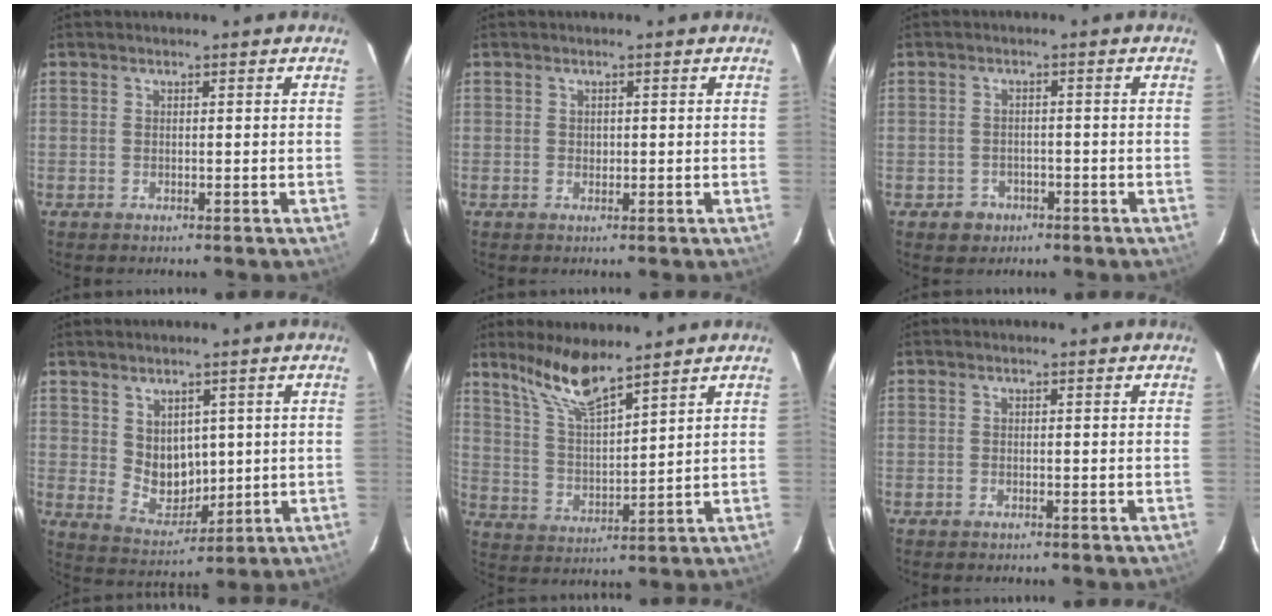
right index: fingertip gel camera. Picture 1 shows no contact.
{"total": 0.9, "force": [0.1, 0.9, 0.0], "torque": [0.003, 0.000, 0.004]}
{"total": 3.7, "force": [-1.9, 3.2, 0.4], "torque": [-0.018, 0.009, -0.023]}
{"total": 7.3, "force": [2.0, 5.9, 3.7], "torque": [-0.065, -0.007, 0.059]}
{"total": 9.6, "force": [7.8, 1.1, 5.4], "torque": [-0.102, -0.001, 0.160]}
{"total": 0.6, "force": [-0.5, 0.4, 0.0], "torque": [-0.002, 0.003, -0.009]}